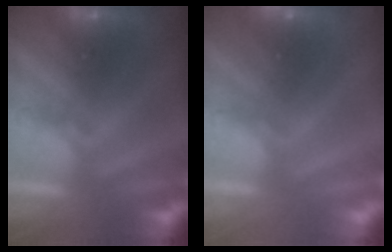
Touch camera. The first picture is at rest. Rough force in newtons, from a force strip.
{"total": 2.4}